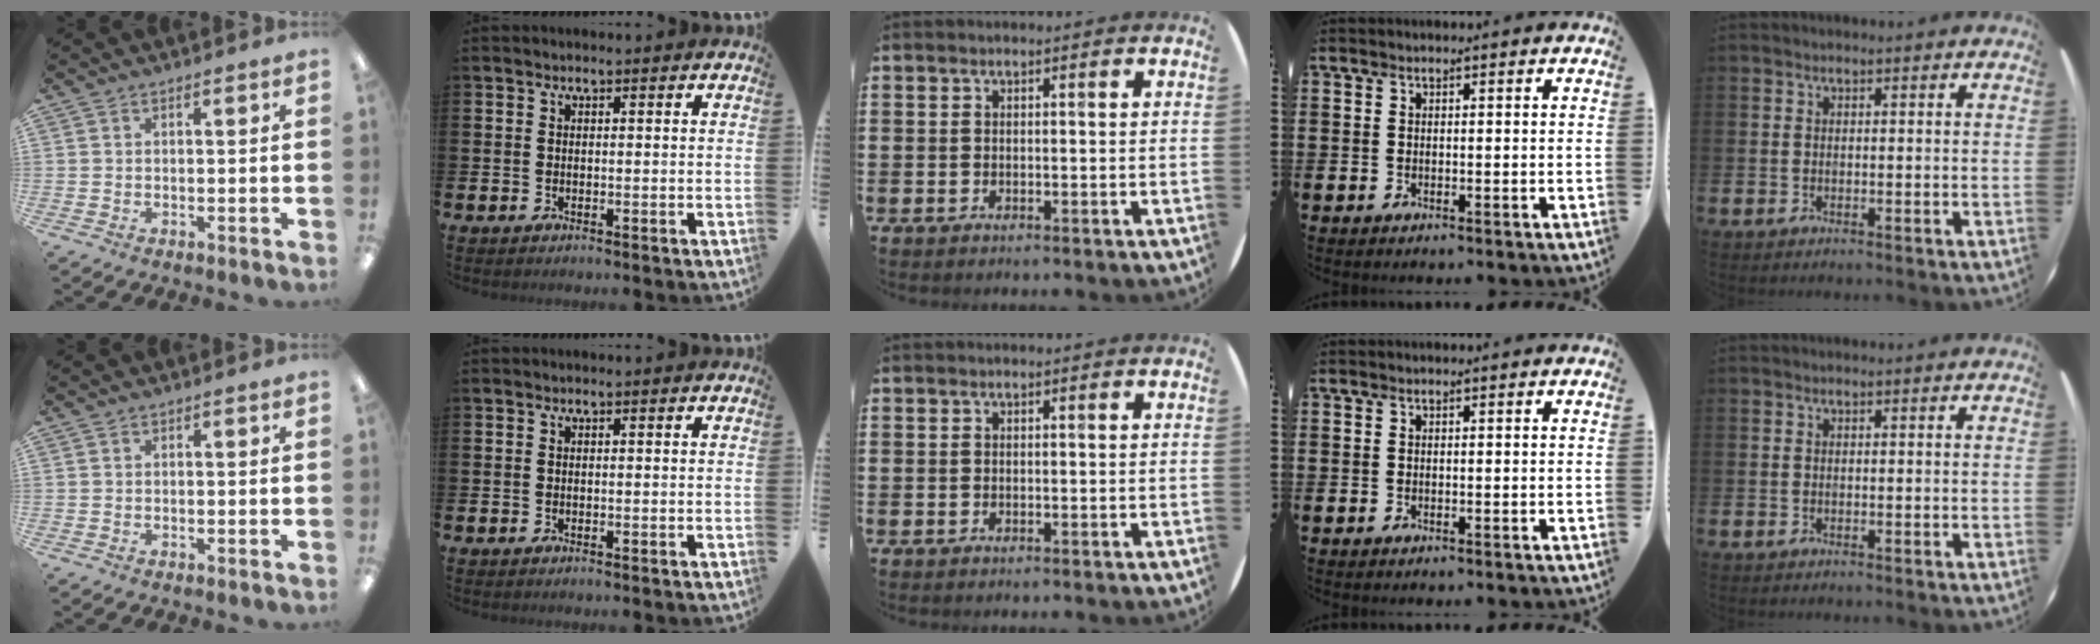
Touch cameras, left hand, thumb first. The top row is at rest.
{}